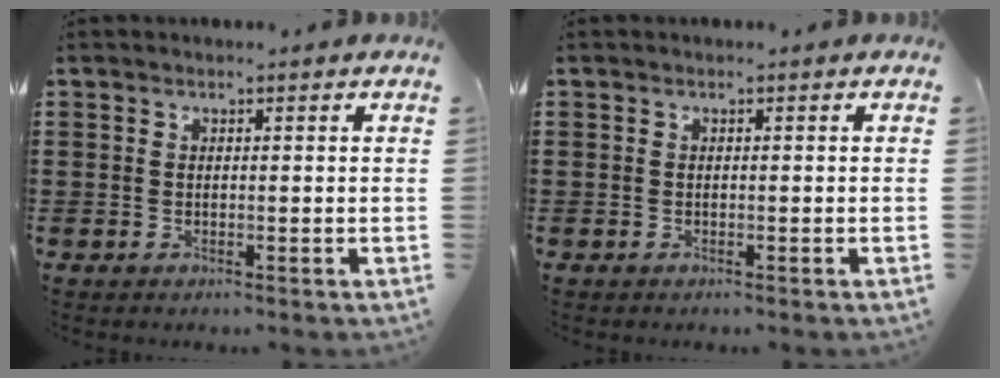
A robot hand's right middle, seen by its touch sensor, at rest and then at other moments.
{"total": 0.0}